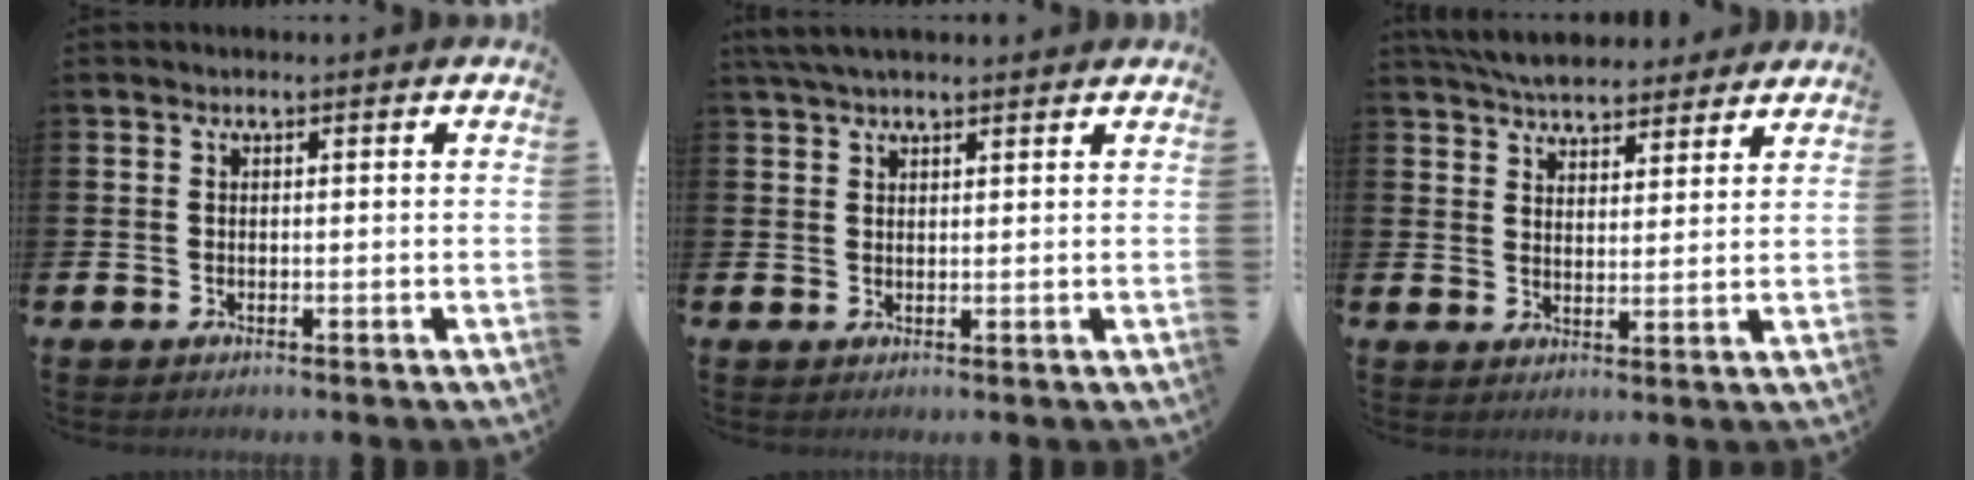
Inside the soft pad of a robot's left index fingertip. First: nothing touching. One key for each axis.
{"total": 3.4, "fx": 2.8, "fy": 0.8, "fz": 1.6, "tx": -0.031, "ty": -0.003, "tz": 0.052}
{"total": 5.8, "fx": 5.6, "fy": 1.2, "fz": 0.8, "tx": -0.027, "ty": -0.029, "tz": 0.102}